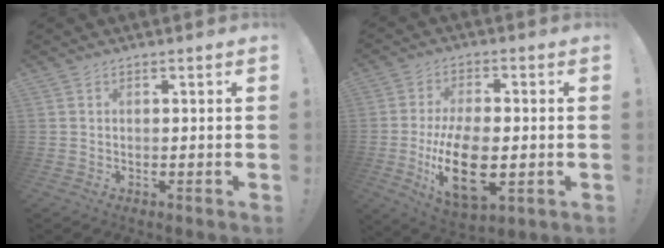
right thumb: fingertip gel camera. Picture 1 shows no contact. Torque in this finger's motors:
{"motor_torque": [2.82, 2.19, 2.02, -0.75, 0.46]}